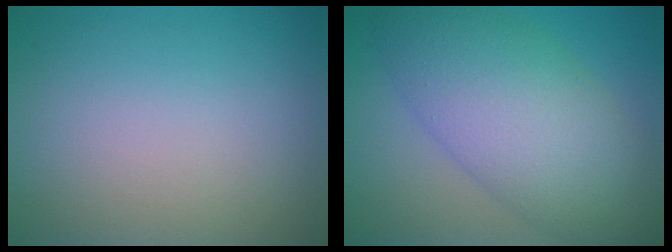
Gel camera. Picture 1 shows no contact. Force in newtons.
{"total": 9.3, "press": 9.3, "slide": 0.3}